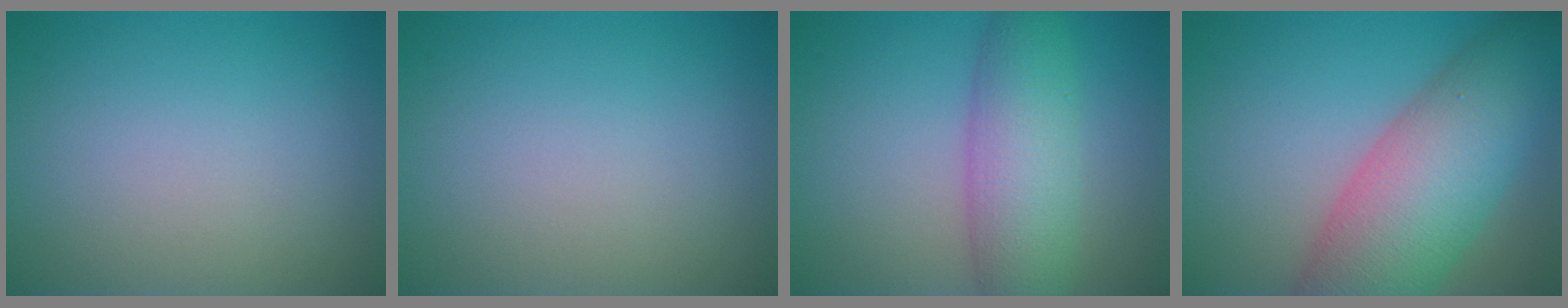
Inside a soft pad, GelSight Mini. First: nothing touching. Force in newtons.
{"total": 0.0}
{"total": 6.2, "press": 6.2, "slide": 0.2}
{"total": 10.9, "press": 10.9, "slide": 0.4}